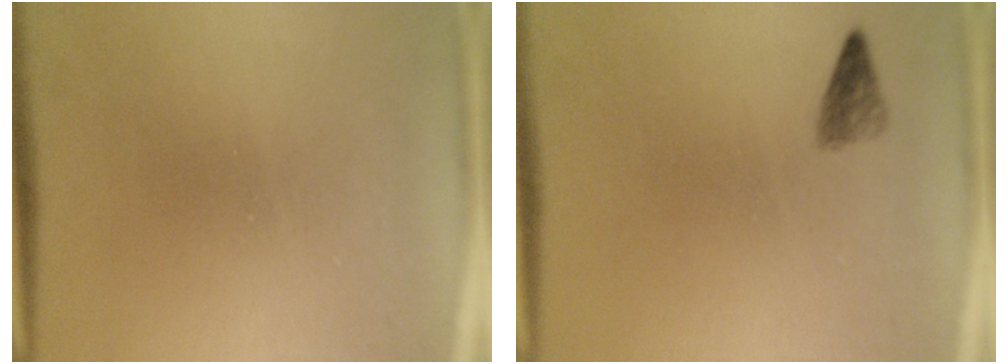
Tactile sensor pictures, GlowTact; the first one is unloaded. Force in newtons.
{"total": 1.7}